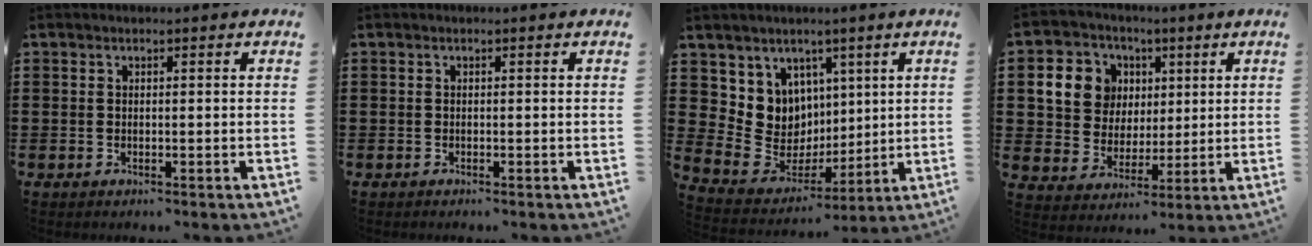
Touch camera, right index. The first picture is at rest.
{"total": 0.0}
{"total": 8.8, "force": [2.6, 8.3, 1.2], "torque": [-0.071, -0.034, 0.058]}
{"total": 9.7, "force": [2.8, 8.6, 3.4], "torque": [-0.108, 0.017, 0.056]}